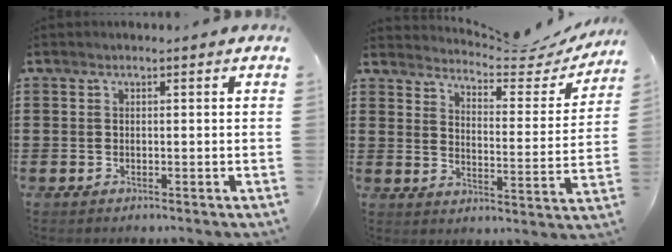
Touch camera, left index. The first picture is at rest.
{"total": 4.6, "force": [4.5, 0.3, 1.1], "torque": [-0.040, -0.035, 0.071]}